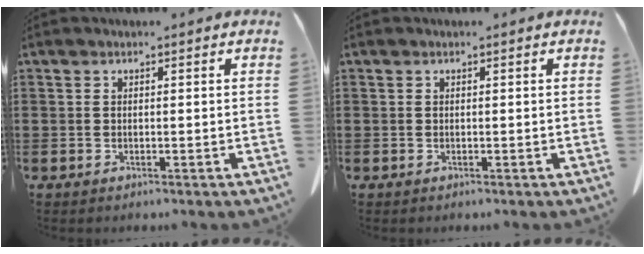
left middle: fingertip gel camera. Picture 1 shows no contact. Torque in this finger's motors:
{"motor_torque": [-0.04, 0.02, 0.00, 0.00]}